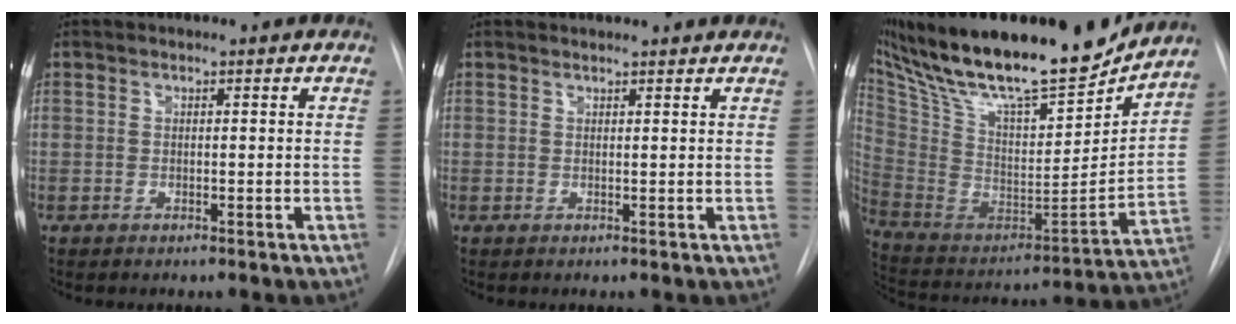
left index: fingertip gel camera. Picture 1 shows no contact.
{"total": 2.7, "force": [2.5, 0.1, 0.8], "torque": [-0.013, 0.010, 0.025]}
{"total": 28.2, "force": [22.8, 5.8, 15.4], "torque": [-0.292, -0.018, 0.368]}